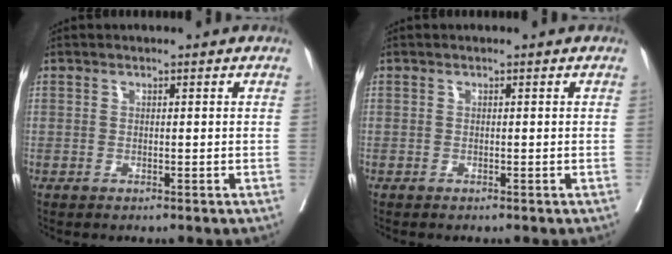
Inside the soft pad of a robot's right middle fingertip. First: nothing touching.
{"total": 0.0}